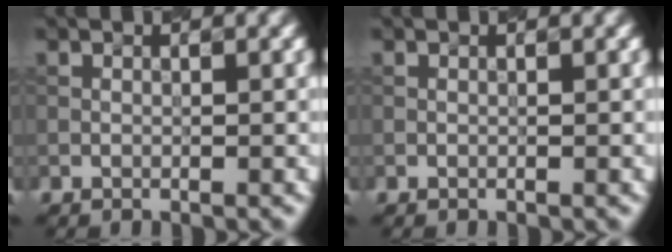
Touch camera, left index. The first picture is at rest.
{"total": 0.0}